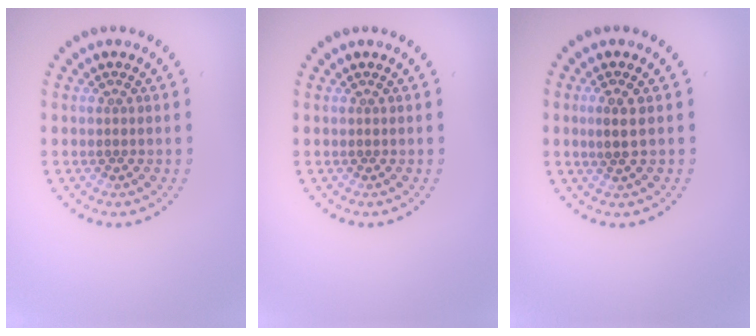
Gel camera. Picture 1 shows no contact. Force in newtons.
{"total": 0.0}
{"total": 1.7, "press": 1.6, "slide": 0.7}